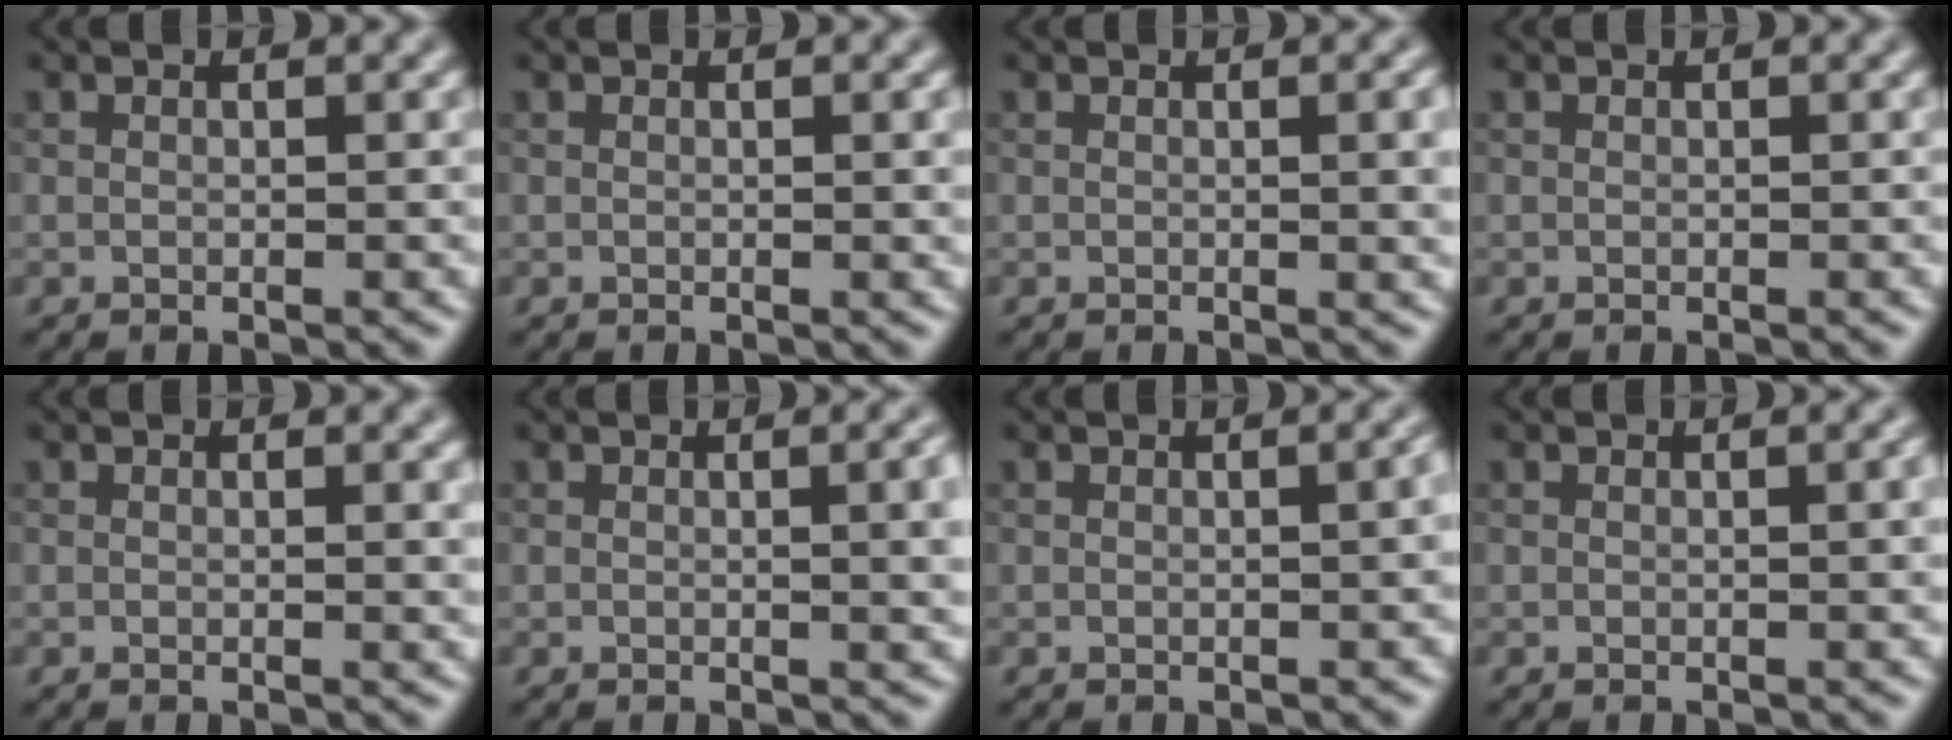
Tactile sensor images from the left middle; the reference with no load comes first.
{"total": 0.9, "force": [0.1, 0.3, 0.9], "torque": [-0.009, 0.001, 0.000]}
{"total": 2.8, "force": [0.3, 0.9, 2.7], "torque": [-0.028, 0.003, 0.001]}
{"total": 0.0}
{"total": 1.1, "force": [0.3, 0.3, 1.0], "torque": [-0.009, -0.001, 0.002]}
{"total": 4.4, "force": [0.5, 1.7, 4.1], "torque": [-0.036, 0.008, 0.007]}
{"total": 2.3, "force": [0.2, 0.9, 2.1], "torque": [-0.015, 0.008, 0.001]}
{"total": 1.9, "force": [0.3, 0.5, 1.8], "torque": [-0.018, 0.005, 0.001]}